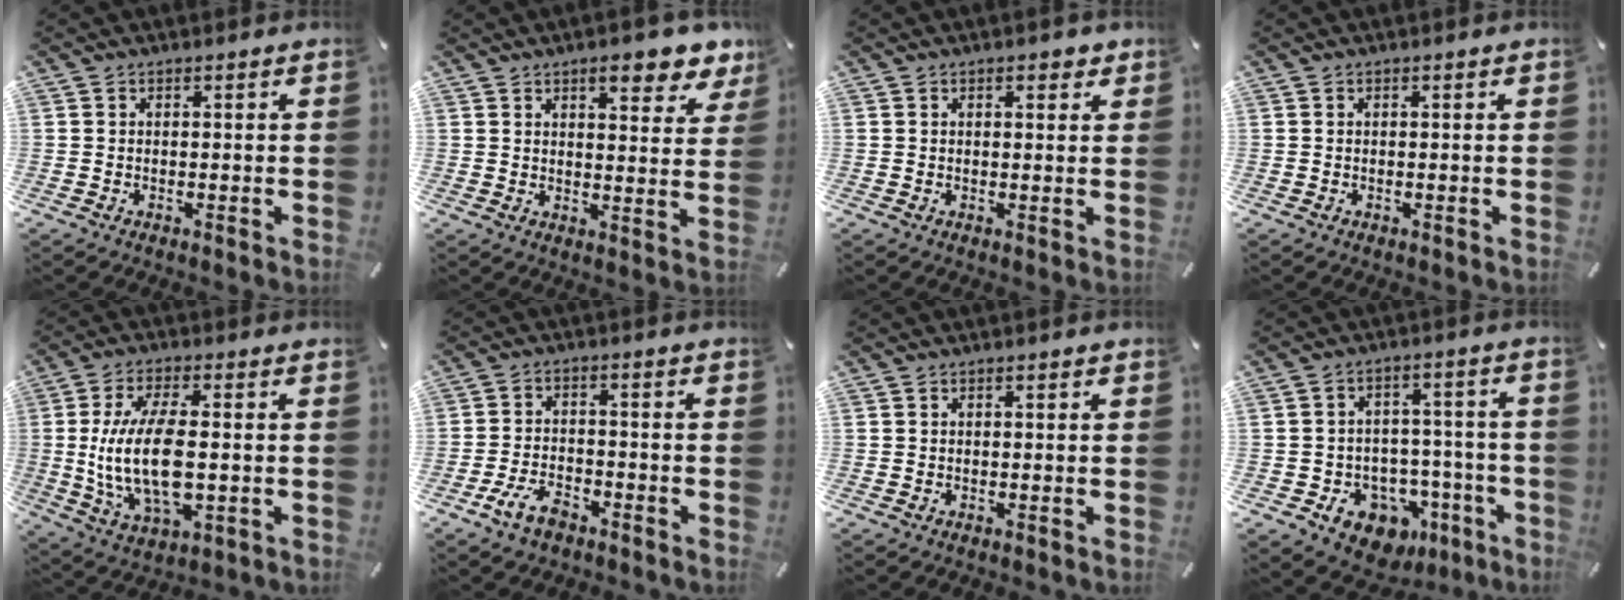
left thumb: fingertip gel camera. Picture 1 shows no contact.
{"total": 9.1, "force": [6.6, 3.2, 5.4], "torque": [-0.067, -0.037, 0.109]}
{"total": 1.9, "force": [1.1, 0.9, 1.3], "torque": [-0.012, -0.001, 0.014]}
{"total": 0.0}
{"total": 15.8, "force": [0.0, 7.1, 14.1], "torque": [-0.303, -0.016, -0.002]}
{"total": 6.8, "force": [-4.5, 3.6, 3.7], "torque": [-0.088, 0.018, -0.087]}
{"total": 0.0}
{"total": 10.2, "force": [-5.5, 7.9, 3.3], "torque": [-0.023, 0.032, -0.082]}